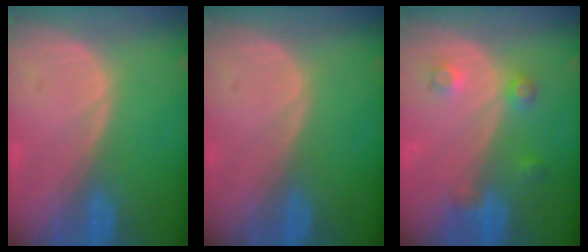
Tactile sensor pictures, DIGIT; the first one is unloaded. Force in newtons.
{"total": 0.0}
{"total": 3.7, "press": 3.4, "slide": 1.4}